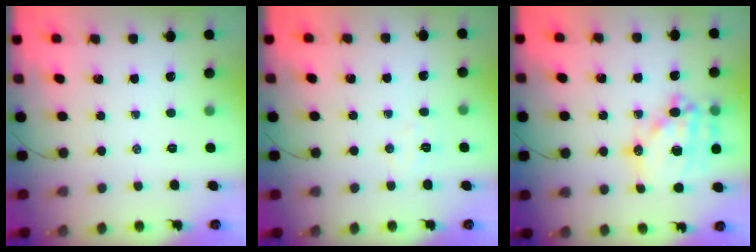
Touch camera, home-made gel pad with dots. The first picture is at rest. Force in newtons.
{"total": 4.1, "press": 4.0, "slide": 0.9}
{"total": 19.5, "press": 19.1, "slide": 3.9}